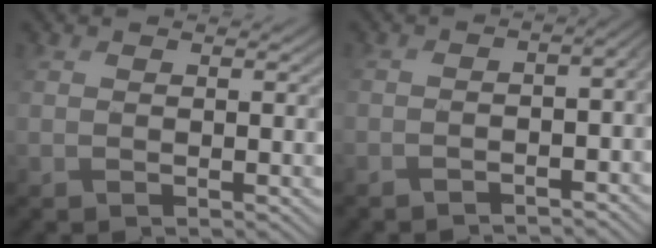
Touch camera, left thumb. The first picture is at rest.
{"total": 4.8, "force": [-2.3, 1.3, 4.0], "torque": [-0.033, -0.006, -0.036]}